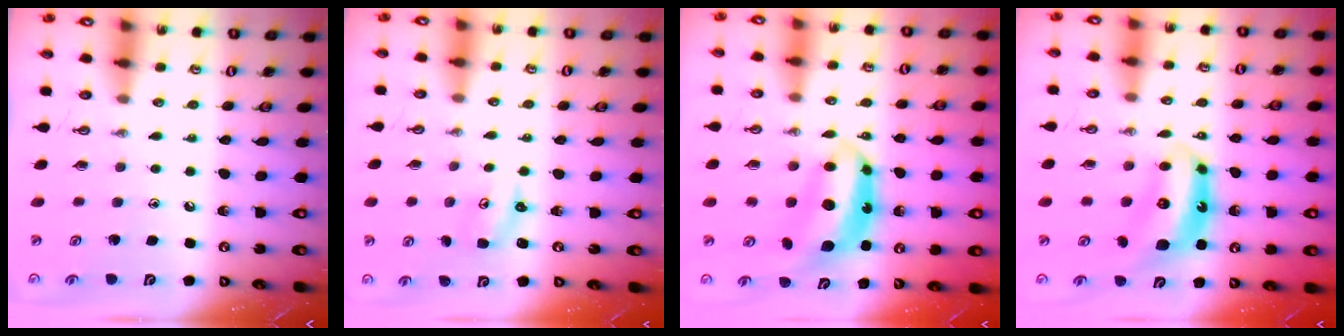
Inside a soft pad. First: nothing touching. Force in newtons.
{"total": 2.4, "press": 2.4, "slide": 0.2}
{"total": 8.3, "press": 8.3, "slide": 0.7}
{"total": 7.1, "press": 7.1, "slide": 0.7}